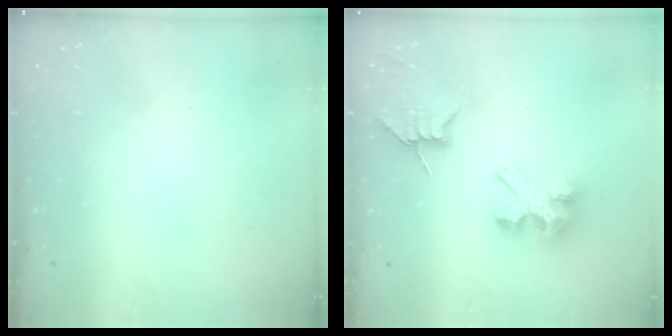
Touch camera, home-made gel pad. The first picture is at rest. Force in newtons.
{"total": 8.4, "press": 8.4, "slide": 0.6}